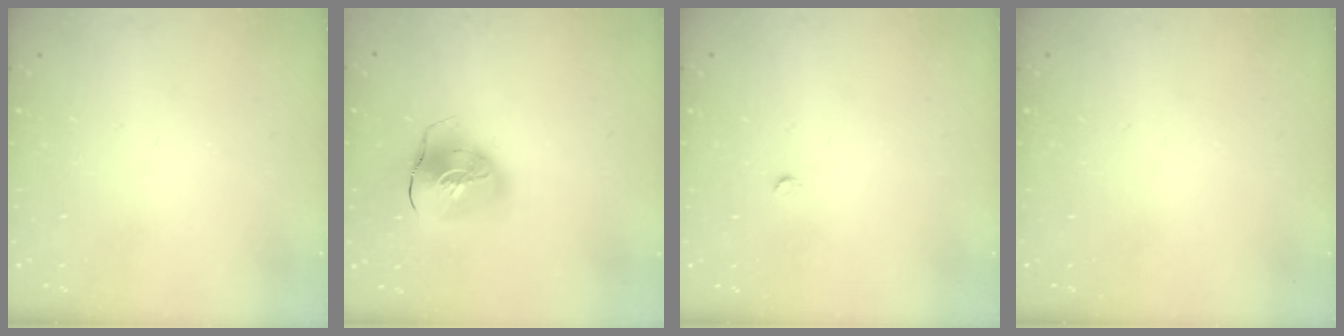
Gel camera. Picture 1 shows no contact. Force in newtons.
{"total": 13.9, "press": 13.8, "slide": 2.1}
{"total": 2.4, "press": 2.4, "slide": 0.3}
{"total": 0.0}